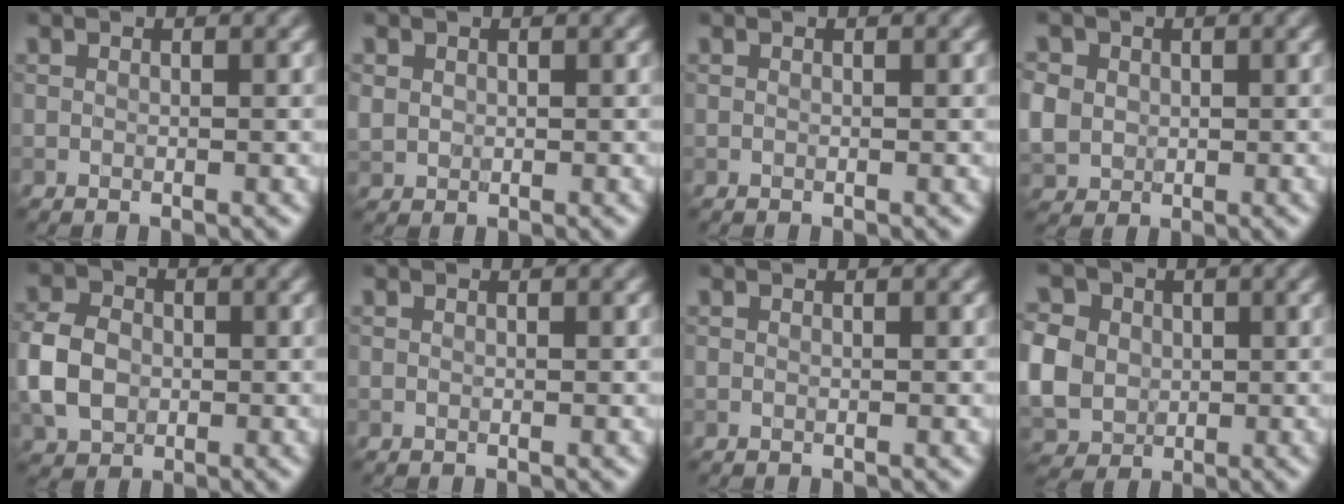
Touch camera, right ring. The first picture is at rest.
{"total": 1.4, "force": [0.3, 1.3, 0.2], "torque": [-0.003, 0.004, 0.006]}
{"total": 0.0}
{"total": 5.1, "force": [0.8, 4.5, 2.1], "torque": [-0.060, 0.026, 0.001]}
{"total": 5.2, "force": [-0.8, 4.2, 3.0], "torque": [-0.072, 0.010, -0.026]}
{"total": 0.0}
{"total": 0.0}
{"total": 7.9, "force": [0.5, 7.0, 3.6], "torque": [-0.096, 0.021, -0.007]}